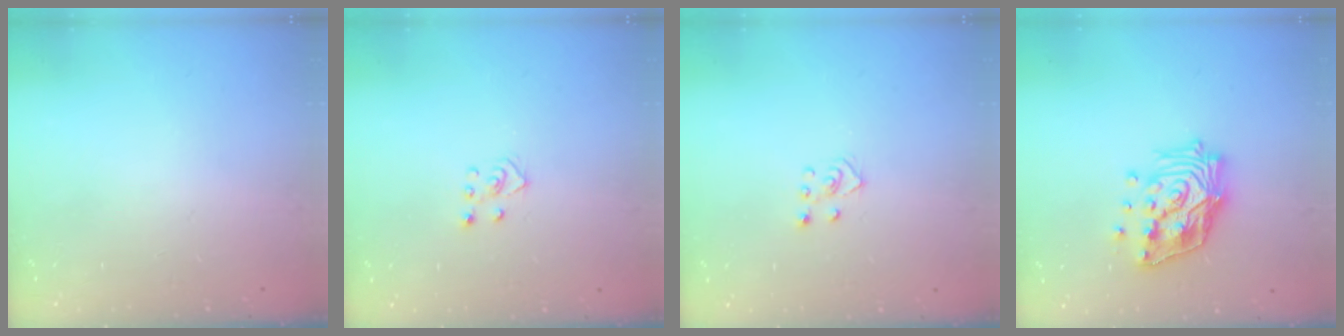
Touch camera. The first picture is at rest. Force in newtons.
{"total": 3.1, "press": 3.1, "slide": 0.4}
{"total": 3.1, "press": 3.1, "slide": 0.4}
{"total": 16.6, "press": 16.4, "slide": 2.7}